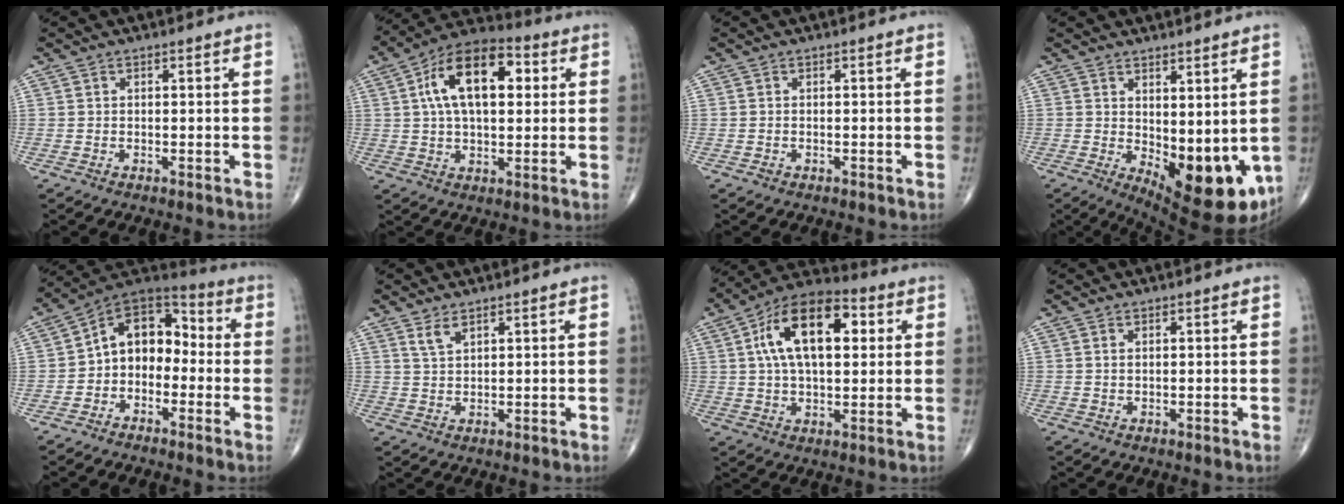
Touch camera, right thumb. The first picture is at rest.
{"total": 16.1, "force": [3.8, 8.6, 13.1], "torque": [-0.203, 0.020, 0.056]}
{"total": 0.6, "force": [-0.3, 0.4, 0.3], "torque": [-0.006, 0.004, -0.004]}
{"total": 13.6, "force": [-1.0, 5.8, 12.2], "torque": [-0.152, -0.032, 0.005]}
{"total": 11.4, "force": [-1.7, 8.3, 7.6], "torque": [-0.079, 0.056, -0.050]}
{"total": 2.6, "force": [1.8, 1.0, 1.6], "torque": [-0.032, -0.008, 0.042]}
{"total": 17.3, "force": [4.2, 9.0, 14.1], "torque": [-0.219, 0.018, 0.062]}
{"total": 0.6, "force": [0.2, 0.3, 0.5], "torque": [-0.008, 0.001, 0.006]}